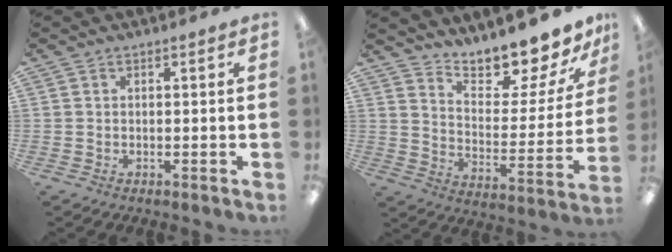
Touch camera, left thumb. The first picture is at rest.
{"total": 13.0, "force": [12.4, 1.9, 3.4], "torque": [-0.064, -0.115, 0.214]}